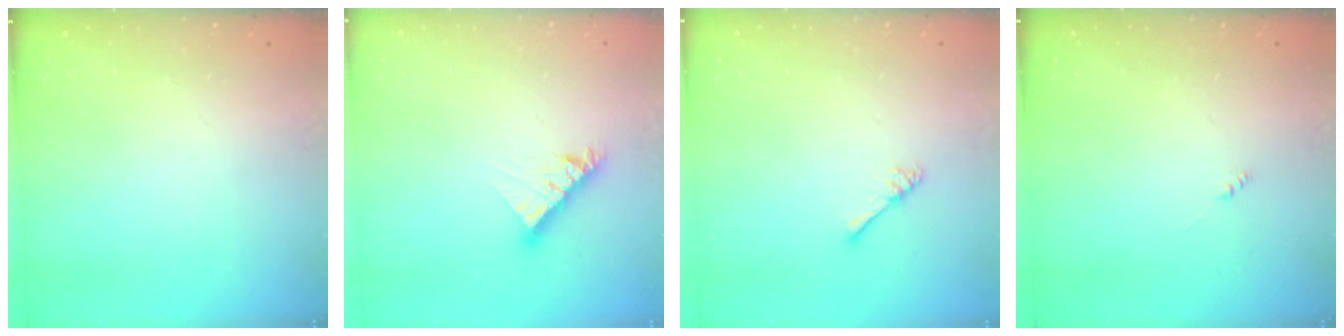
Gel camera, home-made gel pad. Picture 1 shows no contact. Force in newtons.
{"total": 7.1, "press": 7.1, "slide": 0.6}
{"total": 2.5, "press": 2.5, "slide": 0.4}
{"total": 0.0}